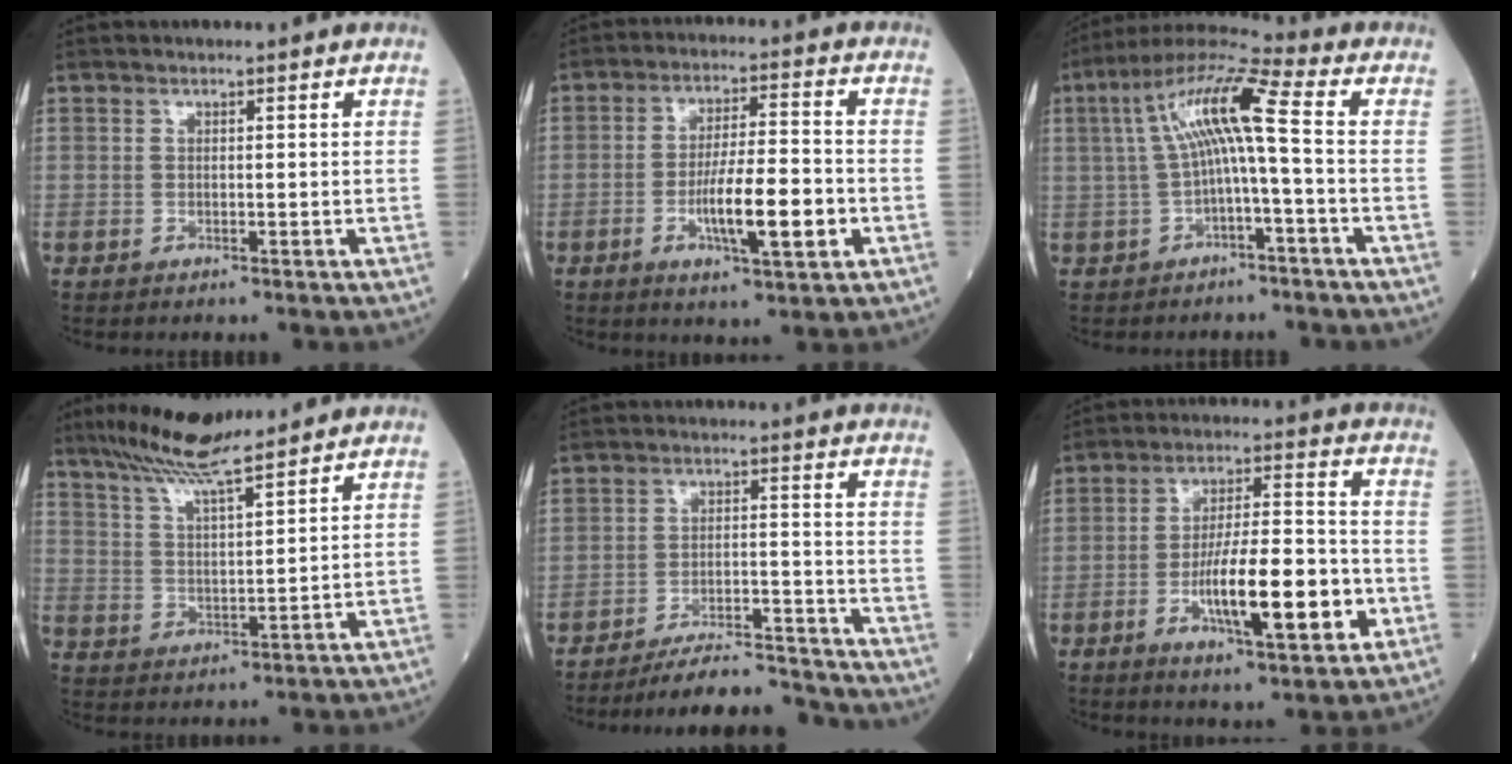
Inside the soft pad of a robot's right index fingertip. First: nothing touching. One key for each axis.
{"total": 10.4, "fx": -3.1, "fy": 1.7, "fz": 9.8, "tx": -0.175, "ty": -0.003, "tz": -0.052}
{"total": 10.8, "fx": 0.2, "fy": 0.7, "fz": 10.8, "tx": -0.209, "ty": 0.041, "tz": 0.001}
{"total": 10.0, "fx": 8.6, "fy": 0.3, "fz": 5.1, "tx": -0.102, "ty": 0.007, "tz": 0.158}
{"total": 12.6, "fx": -12.3, "fy": 0.6, "fz": 2.6, "tx": -0.042, "ty": 0.010, "tz": -0.191}
{"total": 14.5, "fx": -4.5, "fy": 3.0, "fz": 13.5, "tx": -0.231, "ty": 0.002, "tz": -0.071}